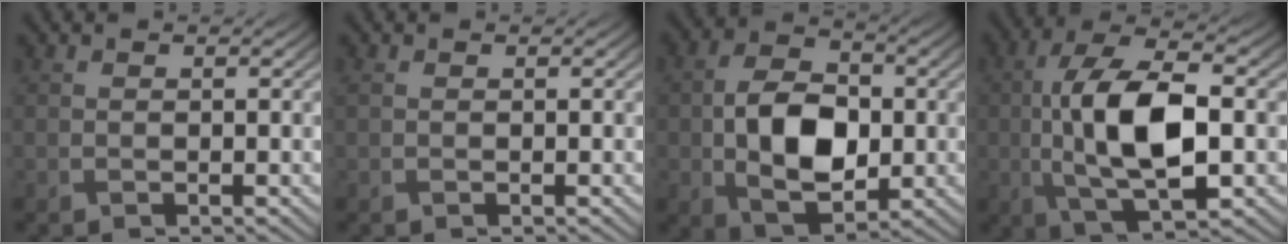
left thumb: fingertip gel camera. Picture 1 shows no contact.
{"total": 1.0, "force": [0.3, 0.6, 0.7], "torque": [-0.020, 0.004, 0.007]}
{"total": 10.0, "force": [-0.9, 6.4, 7.6], "torque": [-0.159, -0.004, -0.019]}
{"total": 13.2, "force": [-0.8, 5.8, 11.8], "torque": [-0.237, 0.005, -0.014]}